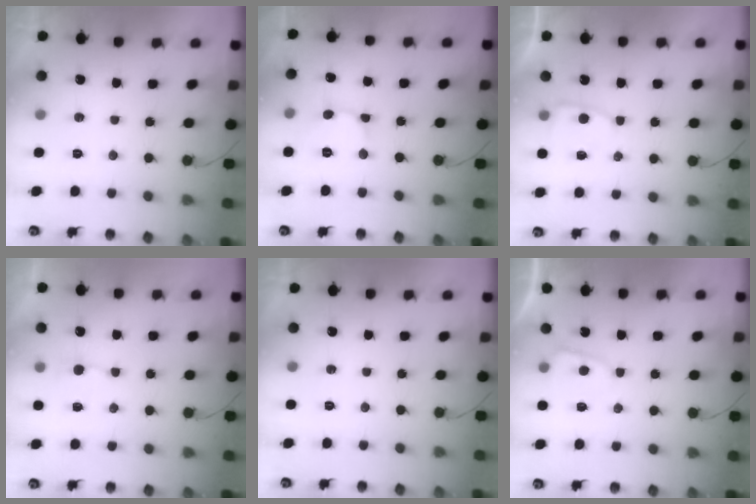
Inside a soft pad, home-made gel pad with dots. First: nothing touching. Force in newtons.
{"total": 2.1, "press": 2.1, "slide": 0.2}
{"total": 4.6, "press": 4.5, "slide": 0.5}
{"total": 2.7, "press": 2.7, "slide": 0.3}
{"total": 0.0}
{"total": 2.1, "press": 2.1, "slide": 0.3}